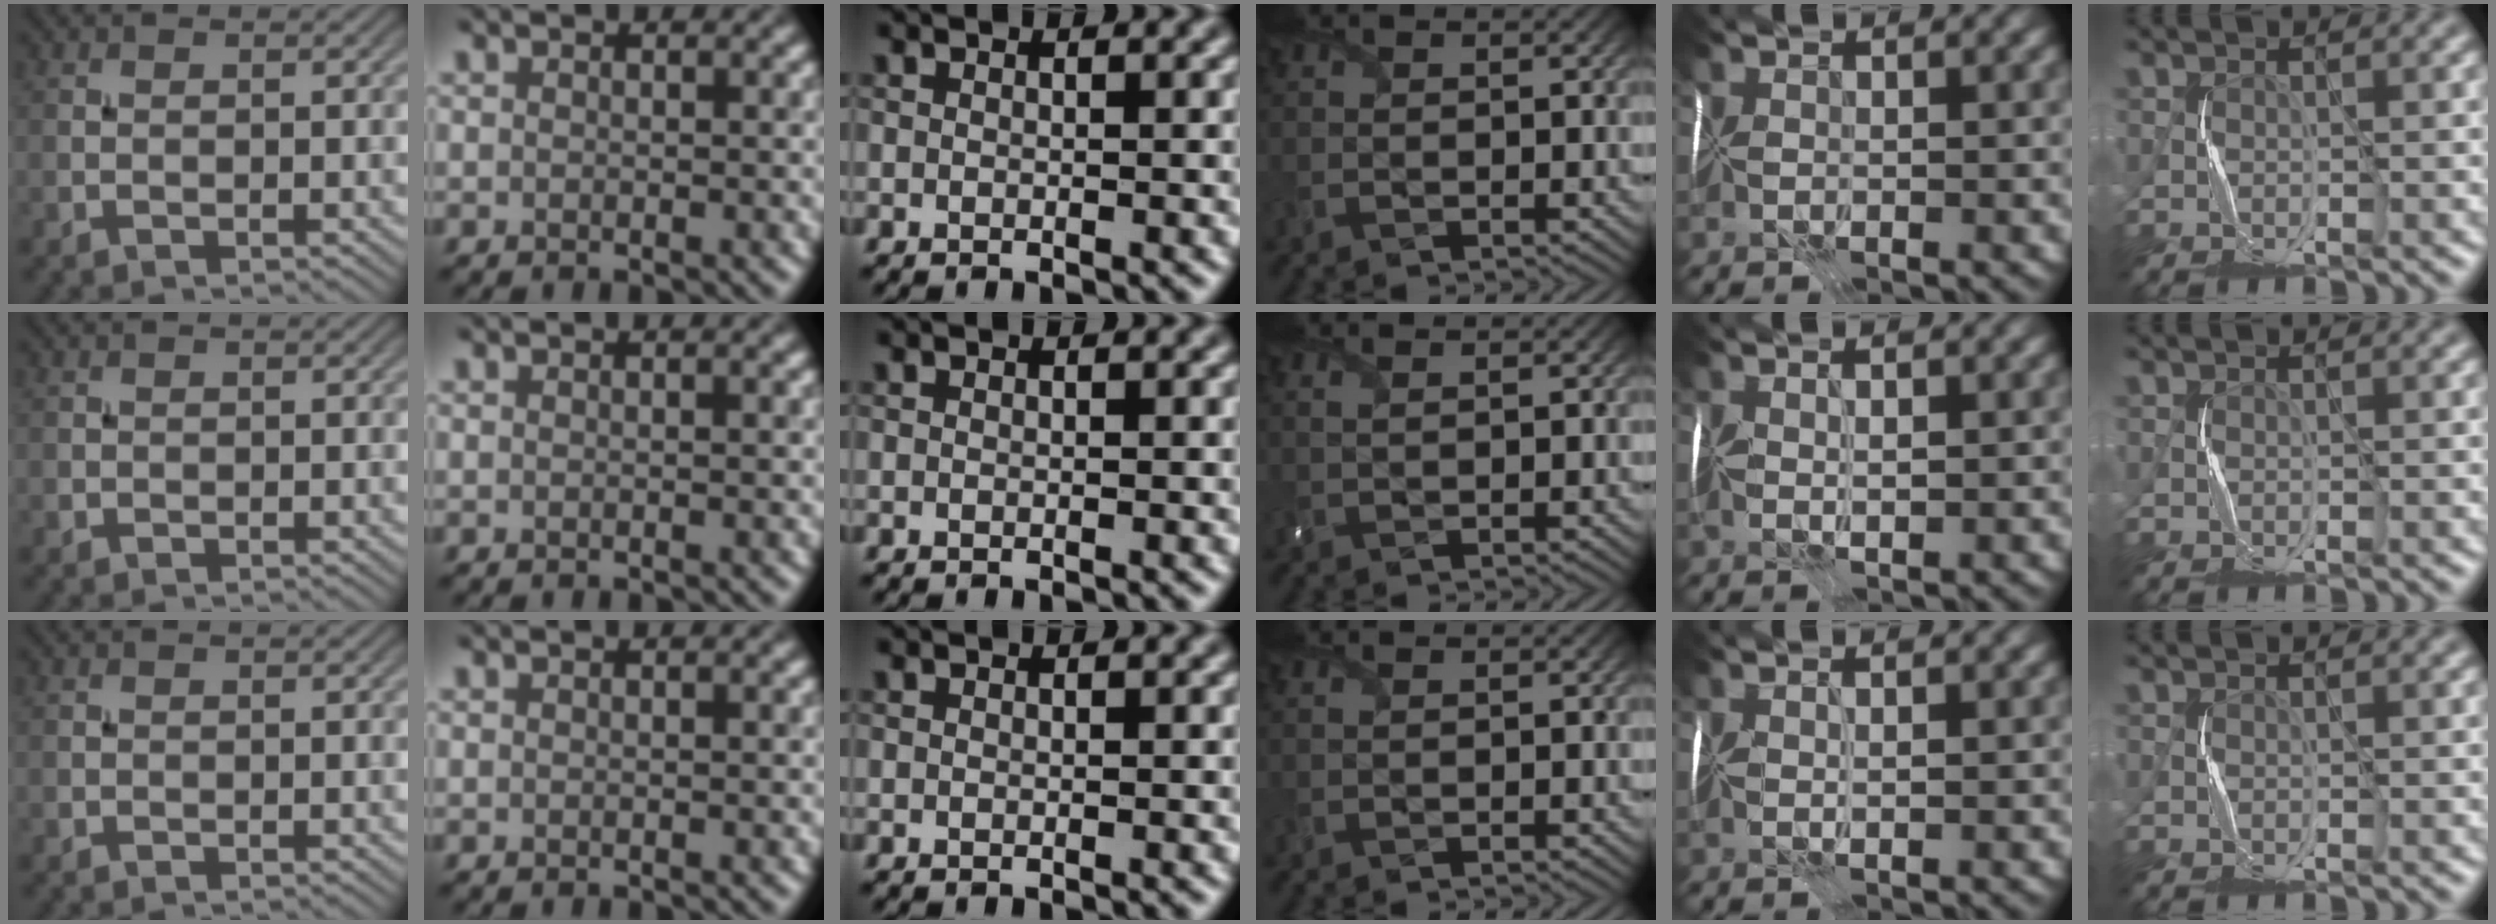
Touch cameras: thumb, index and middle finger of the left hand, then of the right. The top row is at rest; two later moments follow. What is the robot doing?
{"motion": "fold", "object": "handkerchief"}